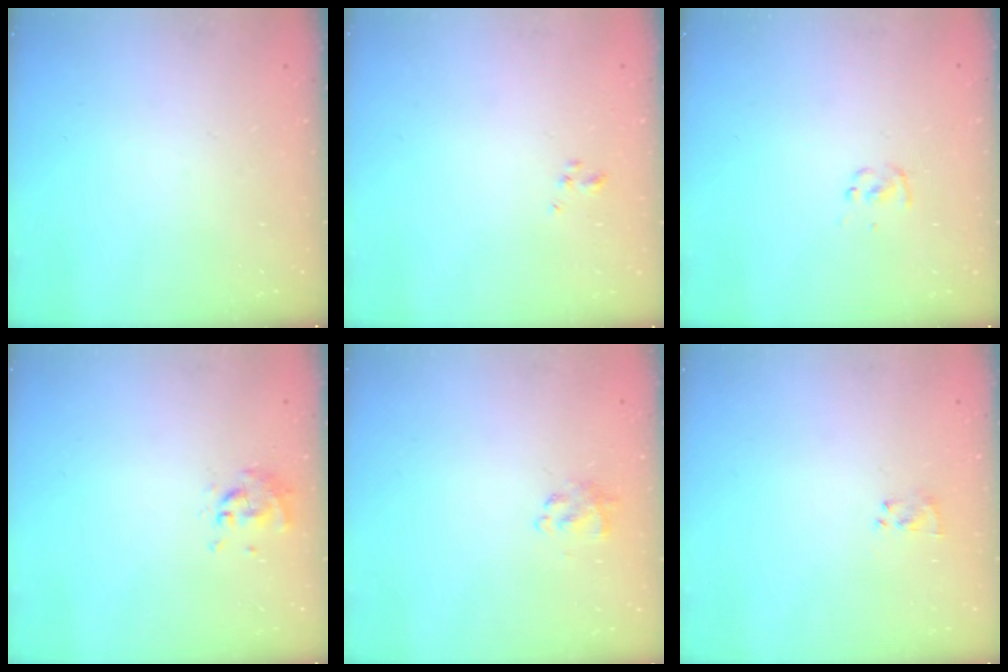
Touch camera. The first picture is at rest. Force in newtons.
{"total": 0.9, "press": 0.8, "slide": 0.3}
{"total": 1.2, "press": 1.2, "slide": 0.3}
{"total": 0.5, "press": 0.5, "slide": 0.2}
{"total": 1.2, "press": 1.0, "slide": 0.6}
{"total": 2.6, "press": 2.3, "slide": 1.3}